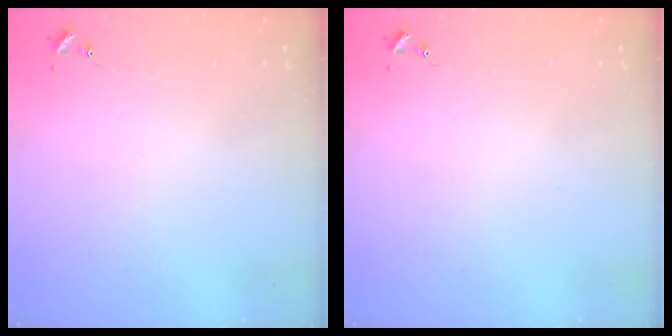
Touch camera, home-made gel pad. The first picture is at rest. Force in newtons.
{"total": 0.0}